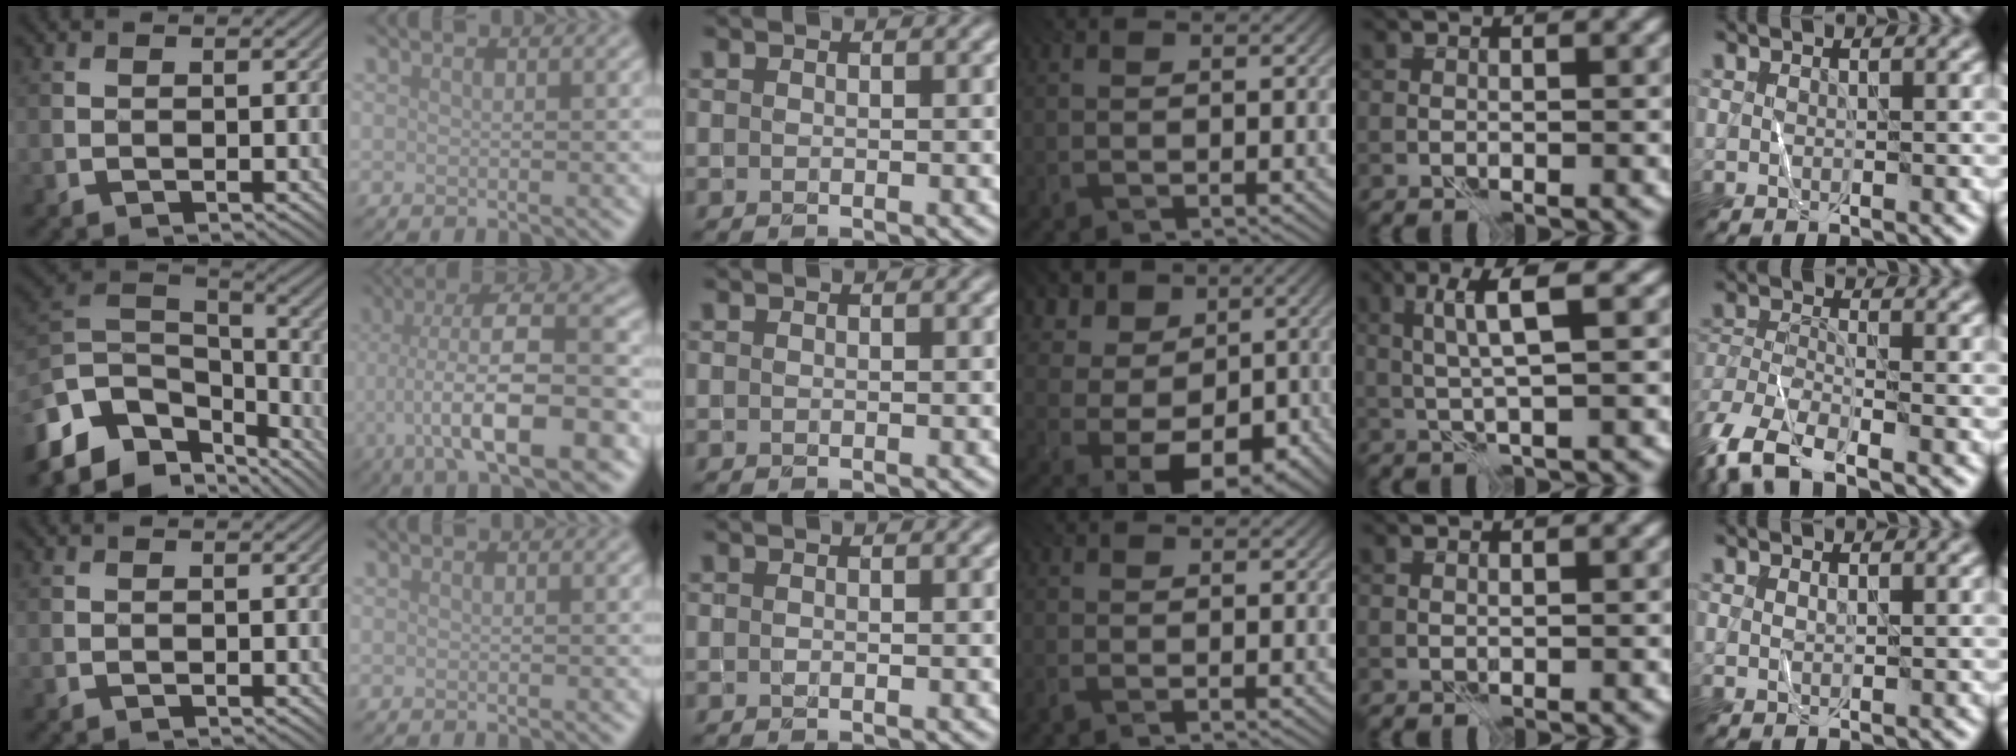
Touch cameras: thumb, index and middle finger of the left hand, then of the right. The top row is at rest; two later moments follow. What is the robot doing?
{"motion": "fold", "object": "shorts"}